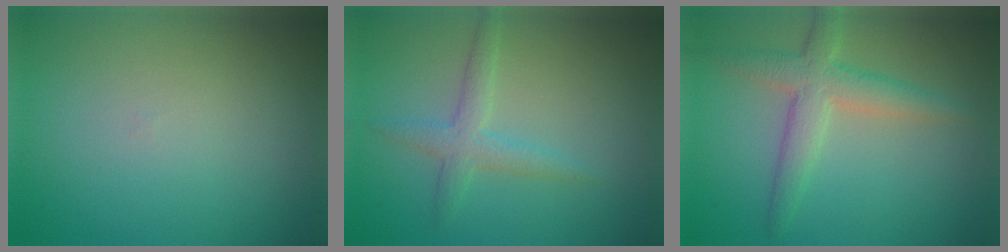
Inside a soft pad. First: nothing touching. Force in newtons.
{"total": 2.4, "press": 2.4, "slide": 0.1}
{"total": 3.9, "press": 3.9, "slide": 0.2}